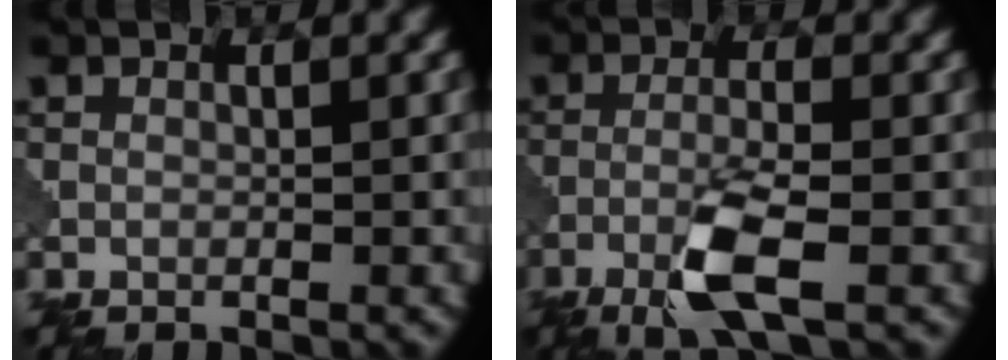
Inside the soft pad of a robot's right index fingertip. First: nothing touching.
{"total": 5.0, "force": [-2.5, 0.8, 4.3], "torque": [-0.083, 0.003, -0.054]}